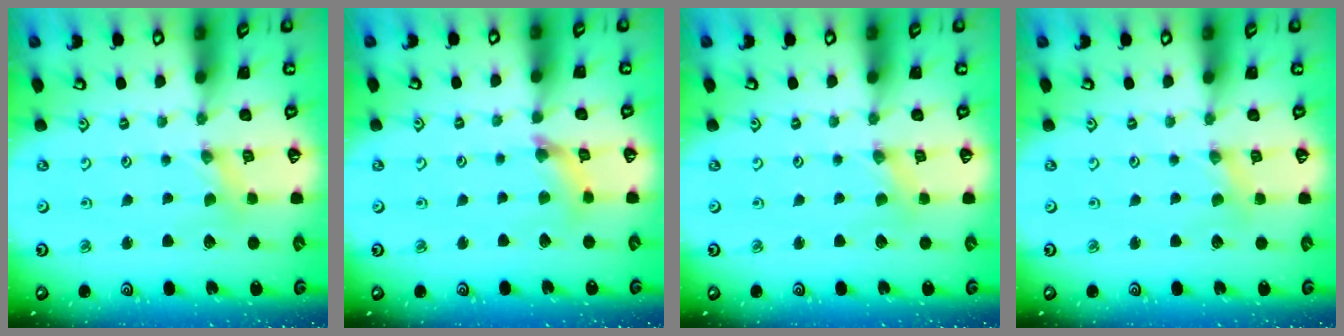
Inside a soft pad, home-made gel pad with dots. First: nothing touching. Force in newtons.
{"total": 5.6, "press": 5.6, "slide": 0.4}
{"total": 1.5, "press": 1.5, "slide": 0.3}
{"total": 0.9, "press": 0.9, "slide": 0.1}